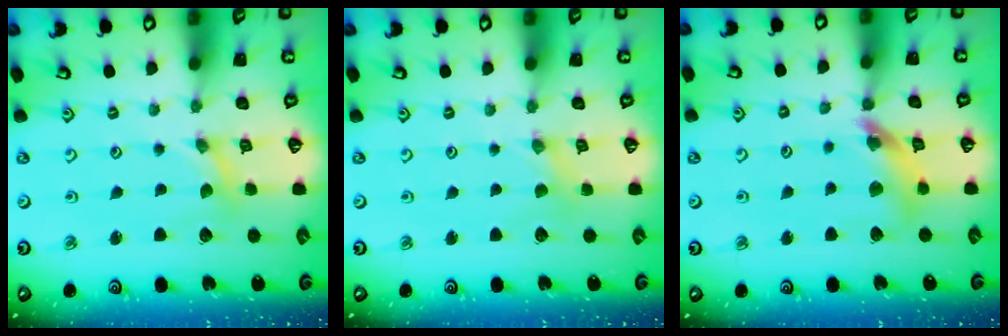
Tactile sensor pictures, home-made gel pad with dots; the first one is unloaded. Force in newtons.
{"total": 1.3, "press": 1.2, "slide": 0.3}
{"total": 12.4, "press": 12.3, "slide": 1.6}